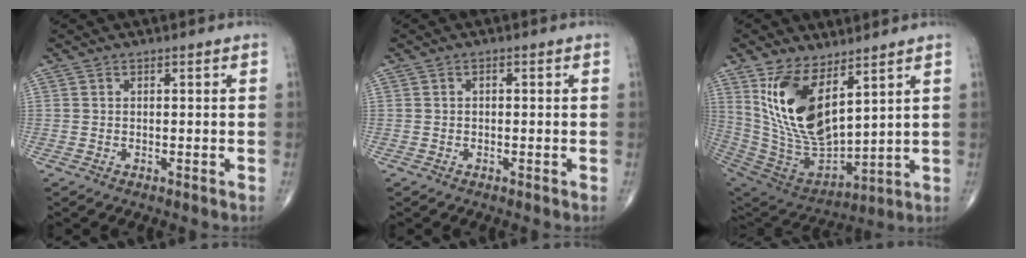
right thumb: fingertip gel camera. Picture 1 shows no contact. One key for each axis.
{"total": 0.6, "fx": 0.1, "fy": 0.3, "fz": 0.5, "tx": -0.007, "ty": 0.002, "tz": -0.001}
{"total": 18.6, "fx": 8.1, "fy": 8.7, "fz": 14.3, "tx": -0.263, "ty": -0.049, "tz": 0.177}